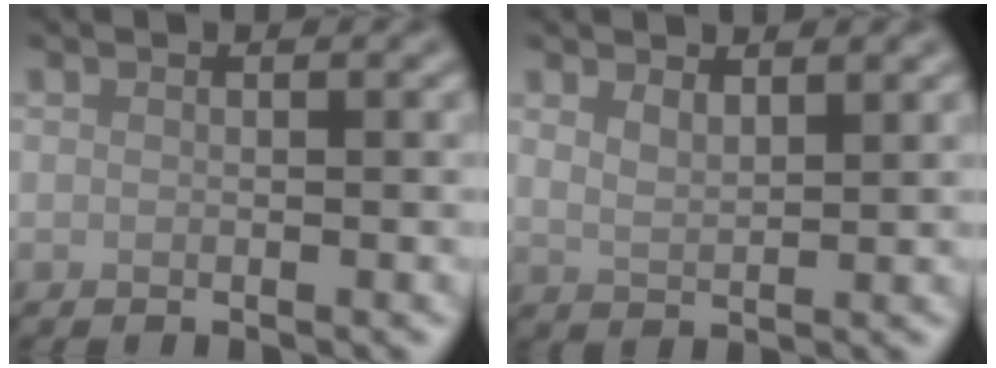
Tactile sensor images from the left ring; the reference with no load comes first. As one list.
[{"total": 2.0, "force": [1.6, 0.6, 1.1], "torque": [-0.025, -0.004, 0.032]}]